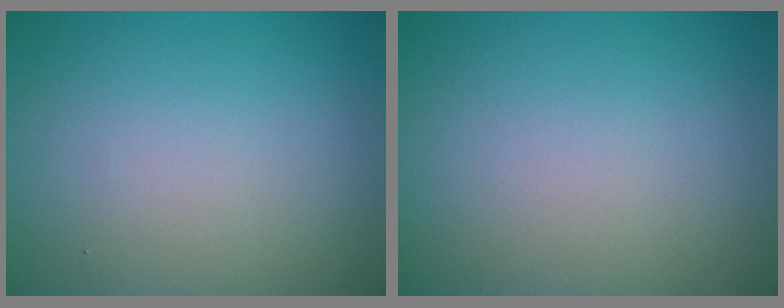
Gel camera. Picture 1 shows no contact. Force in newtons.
{"total": 0.0}